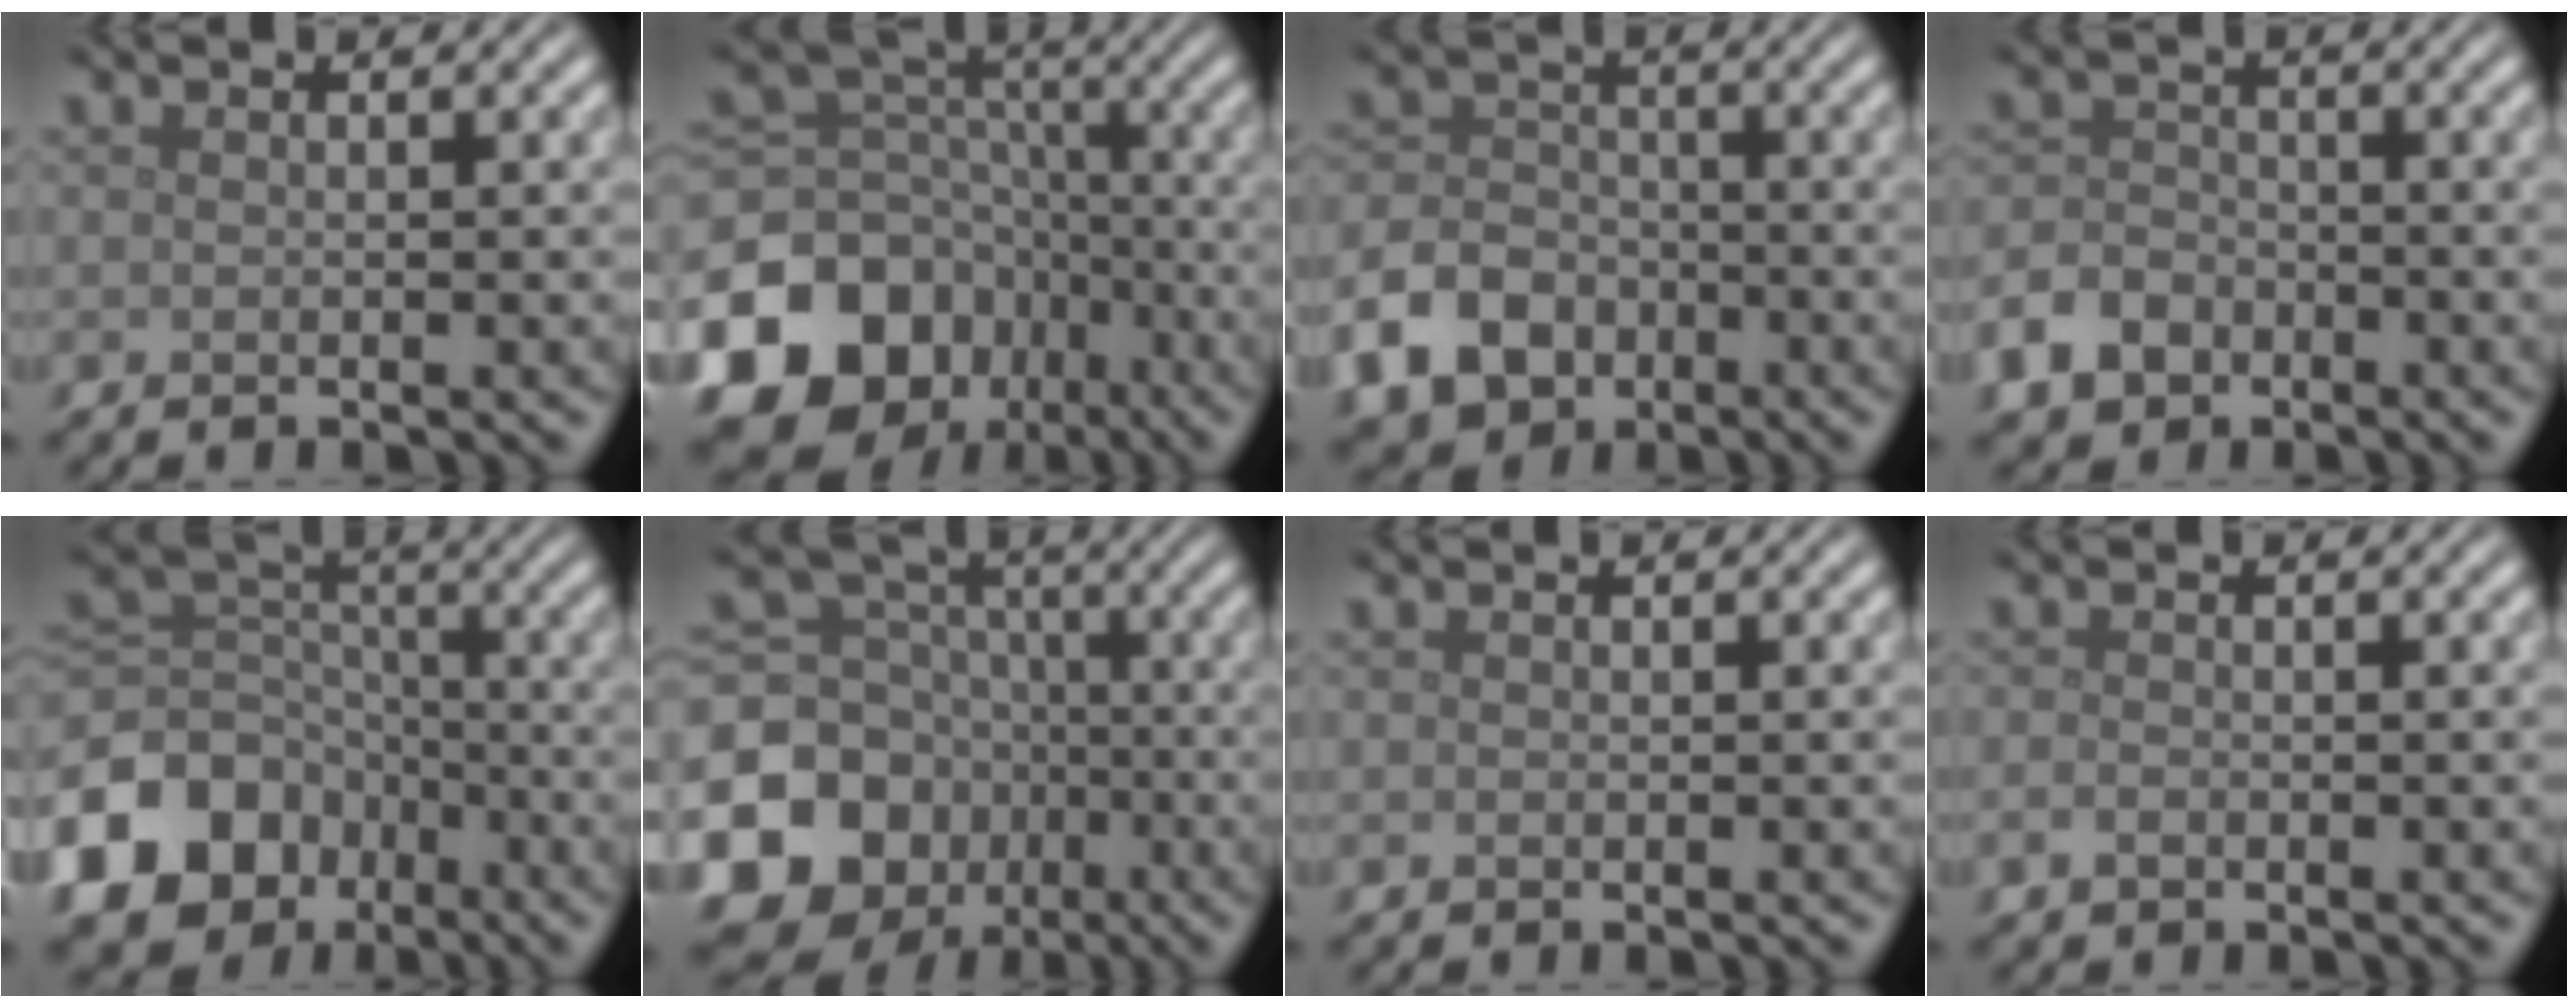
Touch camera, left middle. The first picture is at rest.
{"total": 14.9, "force": [-8.2, 11.3, 5.2], "torque": [-0.147, -0.004, -0.129]}
{"total": 7.3, "force": [-3.9, 5.3, 3.0], "torque": [-0.055, -0.005, -0.084]}
{"total": 4.0, "force": [-2.4, 2.8, 1.5], "torque": [-0.036, 0.003, -0.051]}
{"total": 13.2, "force": [-7.5, 9.8, 4.7], "torque": [-0.143, -0.013, -0.136]}
{"total": 13.8, "force": [-5.6, 11.8, 4.6], "torque": [-0.131, -0.024, -0.114]}
{"total": 0.0}
{"total": 0.9, "force": [-0.5, 0.6, 0.5], "torque": [-0.013, -0.001, -0.011]}